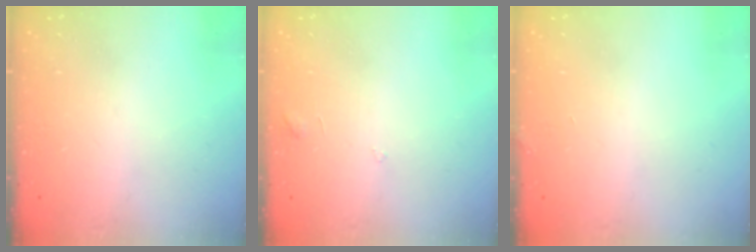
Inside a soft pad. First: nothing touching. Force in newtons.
{"total": 2.9, "press": 2.9, "slide": 0.2}
{"total": 1.7, "press": 1.7, "slide": 0.1}